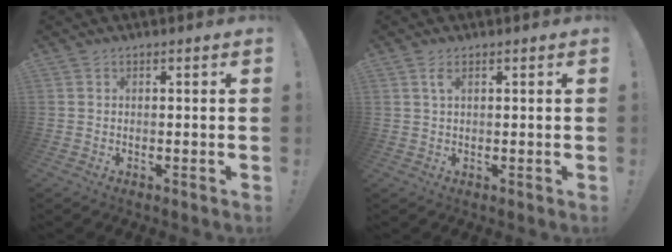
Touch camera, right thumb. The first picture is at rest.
{"total": 2.4, "force": [1.0, 1.0, 1.9], "torque": [-0.038, 0.001, 0.017]}